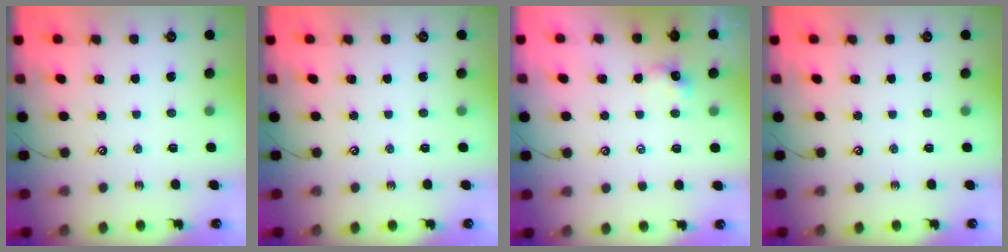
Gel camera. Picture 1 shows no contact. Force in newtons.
{"total": 0.0}
{"total": 2.9, "press": 2.9, "slide": 0.1}
{"total": 0.0}